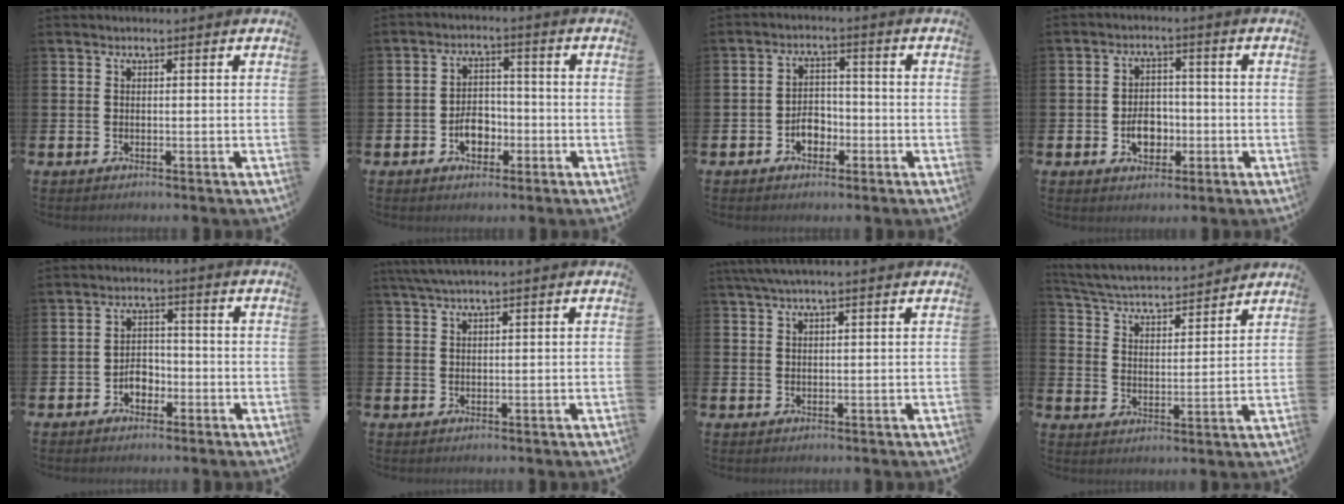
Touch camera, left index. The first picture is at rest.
{"total": 4.4, "force": [-1.6, 3.0, 2.7], "torque": [-0.030, -0.001, -0.037]}
{"total": 3.6, "force": [-1.7, 2.5, 2.0], "torque": [-0.026, 0.002, -0.039]}
{"total": 4.7, "force": [-1.3, 3.4, 3.1], "torque": [-0.037, -0.001, -0.029]}
{"total": 3.3, "force": [-1.6, 2.3, 1.7], "torque": [-0.021, 0.001, -0.038]}
{"total": 2.3, "force": [1.8, 0.0, 1.4], "torque": [-0.032, 0.004, 0.033]}
{"total": 2.8, "force": [2.2, 0.1, 1.7], "torque": [-0.039, 0.003, 0.040]}
{"total": 4.5, "force": [4.5, 0.5, 0.6], "torque": [-0.034, -0.044, 0.072]}